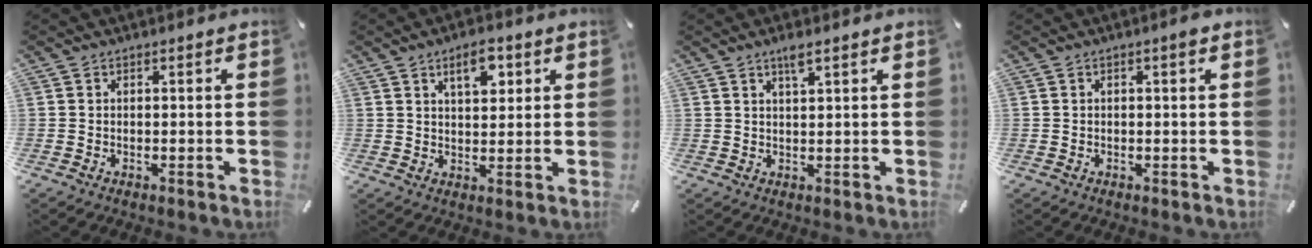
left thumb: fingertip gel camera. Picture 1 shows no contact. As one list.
[{"total": 7.2, "force": [3.5, 3.6, 5.1], "torque": [-0.061, -0.012, 0.053]}, {"total": 3.0, "force": [2.1, 0.4, 2.1], "torque": [-0.046, 0.001, 0.037]}, {"total": 1.5, "force": [0.3, 0.4, 1.4], "torque": [-0.029, 0.003, 0.004]}]